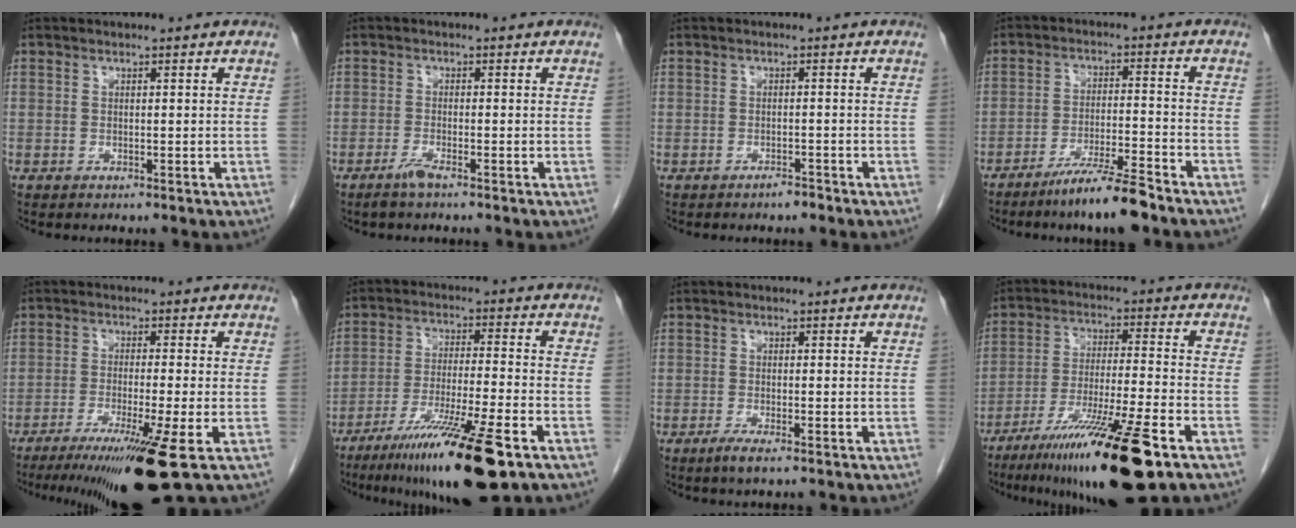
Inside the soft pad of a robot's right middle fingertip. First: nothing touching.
{"total": 2.0, "force": [-1.6, -0.1, 1.3], "torque": [-0.034, -0.005, -0.033]}
{"total": 1.4, "force": [-1.3, 0.3, 0.6], "torque": [-0.011, 0.001, -0.018]}
{"total": 8.3, "force": [-6.5, -0.1, 5.2], "torque": [-0.089, -0.022, -0.118]}
{"total": 11.8, "force": [-7.5, -1.5, 9.0], "torque": [-0.140, -0.038, -0.119]}
{"total": 15.6, "force": [-9.8, 0.3, 12.2], "torque": [-0.204, -0.044, -0.167]}
{"total": 2.3, "force": [-1.5, 0.2, 1.7], "torque": [-0.035, -0.006, -0.028]}
{"total": 17.4, "force": [-11.0, 0.4, 13.6], "torque": [-0.220, -0.042, -0.185]}